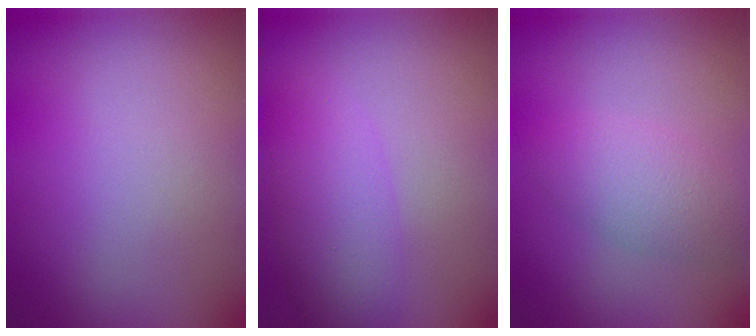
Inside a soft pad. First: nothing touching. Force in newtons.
{"total": 4.0, "press": 4.0, "slide": 0.1}
{"total": 3.2, "press": 3.2, "slide": 0.1}